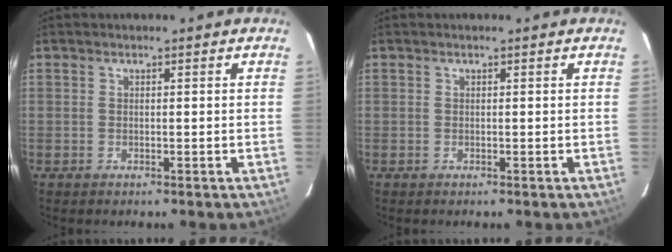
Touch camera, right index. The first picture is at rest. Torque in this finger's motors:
{"motor_torque": [0.10, 0.00, 0.11, 0.01]}